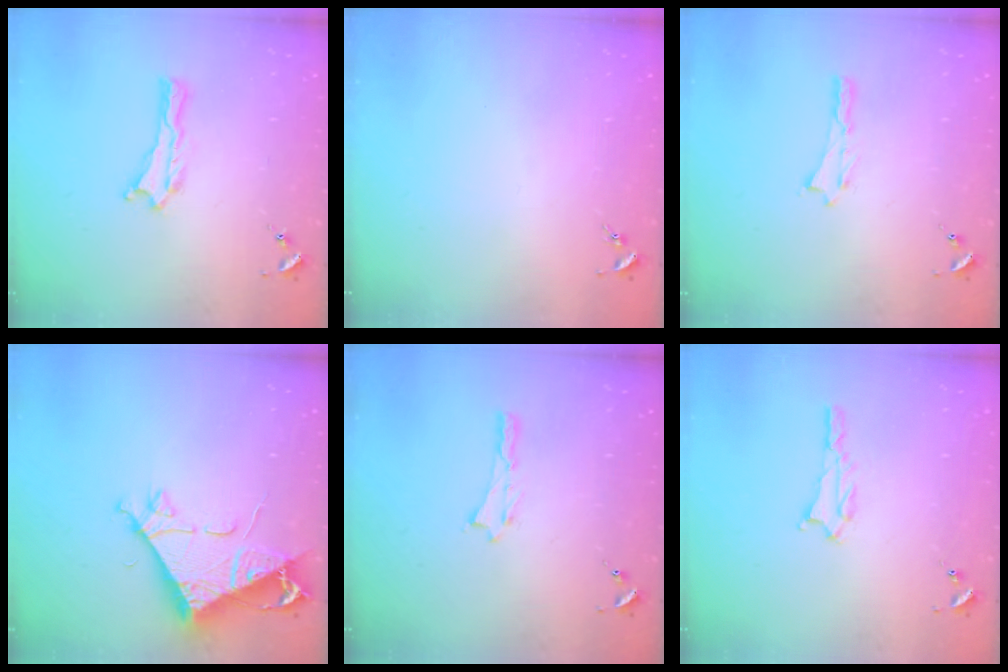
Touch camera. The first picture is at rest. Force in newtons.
{"total": 0.0}
{"total": 0.0}
{"total": 8.0, "press": 8.0, "slide": 0.7}
{"total": 0.0}
{"total": 1.8, "press": 1.8, "slide": 0.2}